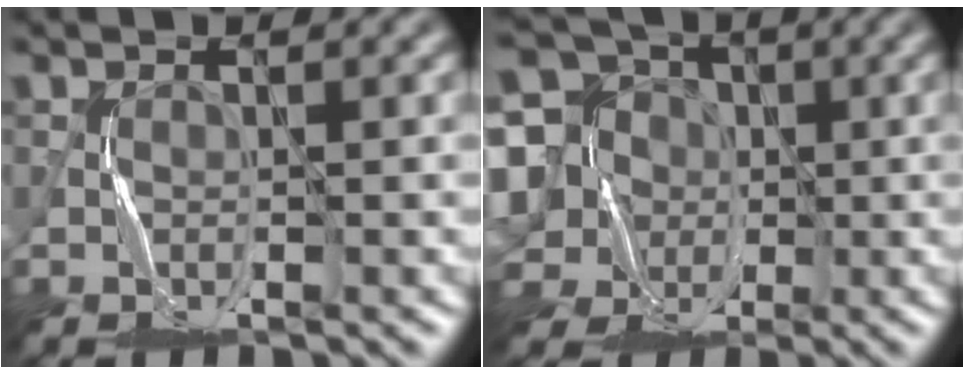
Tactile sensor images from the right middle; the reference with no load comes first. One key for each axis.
{"total": 11.5, "fx": 0.5, "fy": 10.3, "fz": 5.2, "tx": -0.154, "ty": 0.040, "tz": -0.028}